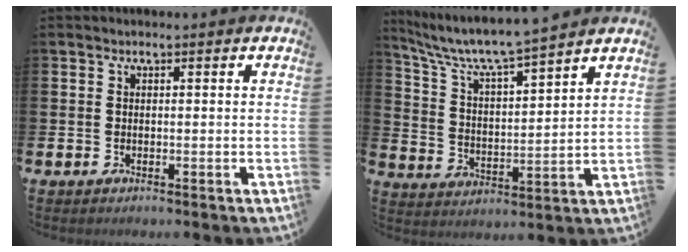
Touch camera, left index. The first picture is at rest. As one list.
[{"total": 7.2, "force": [6.7, 0.2, 2.5], "torque": [-0.080, -0.048, 0.111]}]